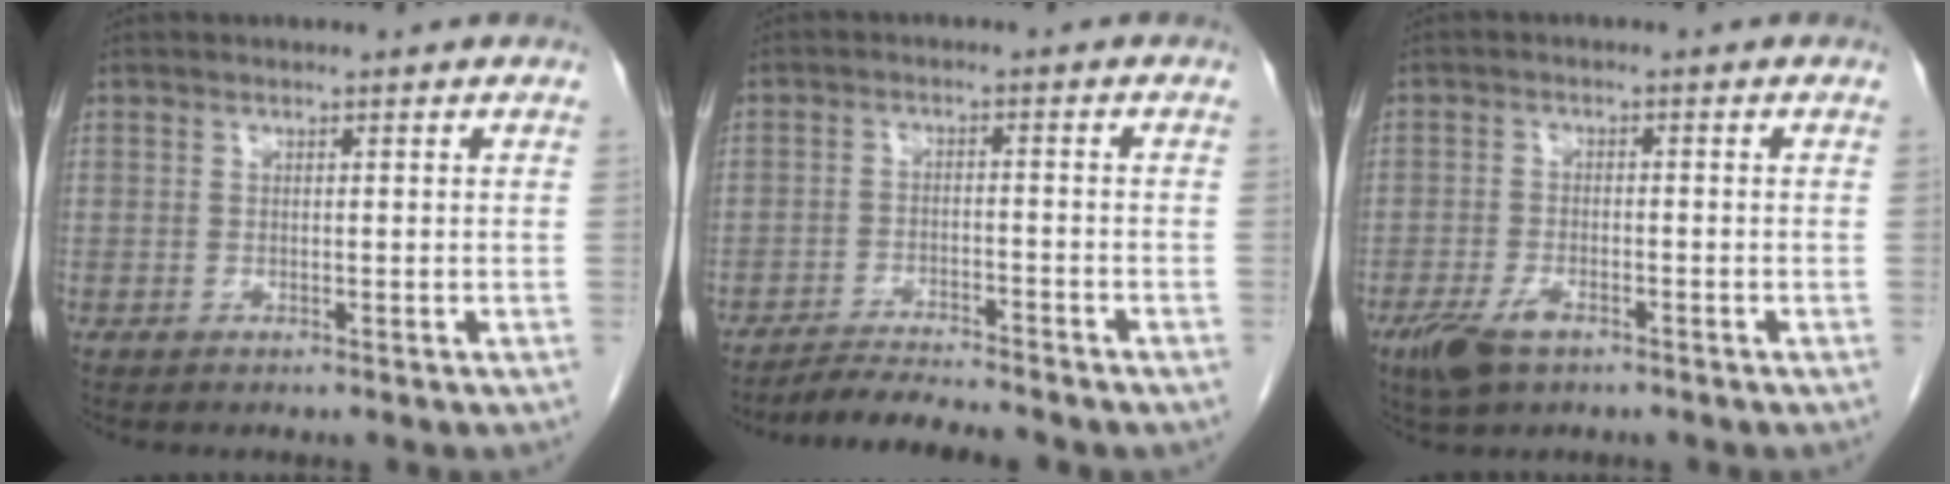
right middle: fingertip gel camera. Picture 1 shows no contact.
{"total": 7.5, "force": [-7.0, 0.3, 2.6], "torque": [-0.040, -0.017, -0.112]}
{"total": 4.9, "force": [-3.0, 2.0, 3.3], "torque": [-0.071, -0.006, -0.050]}